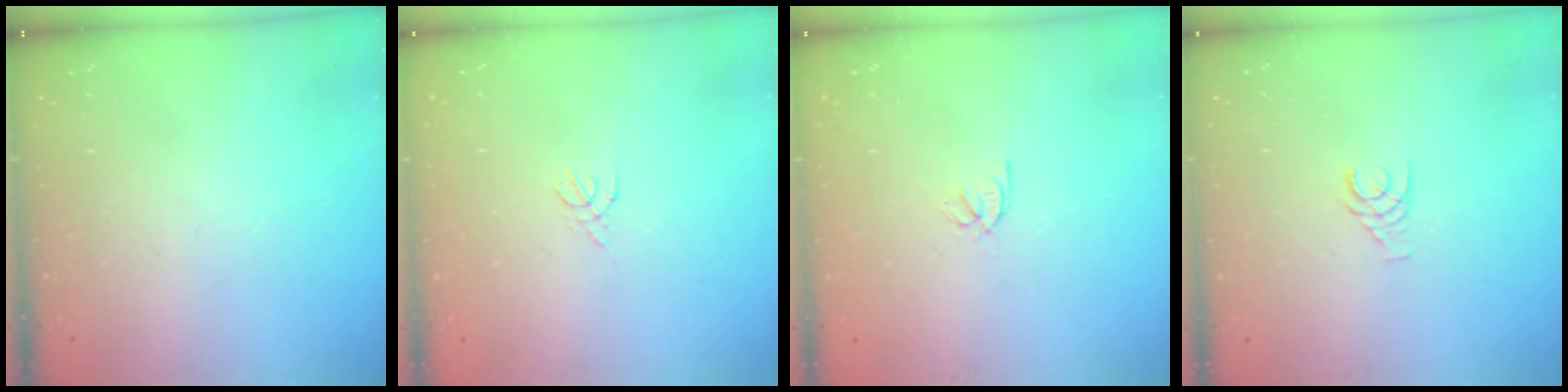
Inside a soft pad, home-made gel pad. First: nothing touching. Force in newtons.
{"total": 1.8, "press": 1.7, "slide": 0.5}
{"total": 2.1, "press": 2.1, "slide": 0.1}
{"total": 3.6, "press": 3.6, "slide": 0.4}